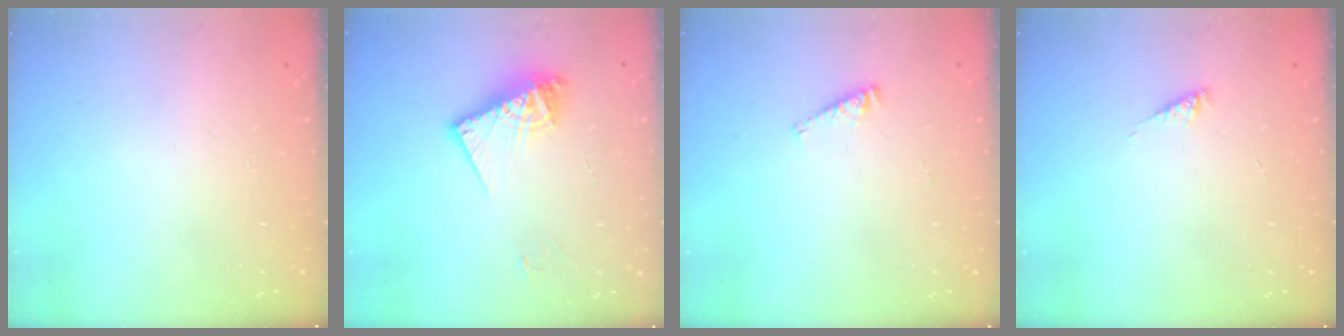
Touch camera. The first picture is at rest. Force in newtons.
{"total": 11.8, "press": 11.7, "slide": 1.2}
{"total": 3.5, "press": 3.5, "slide": 0.4}
{"total": 1.7, "press": 1.6, "slide": 0.3}